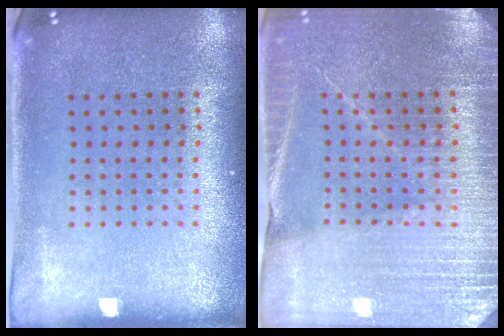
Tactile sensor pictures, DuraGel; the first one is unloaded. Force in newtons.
{"total": 3.4, "press": 3.3, "slide": 0.7}